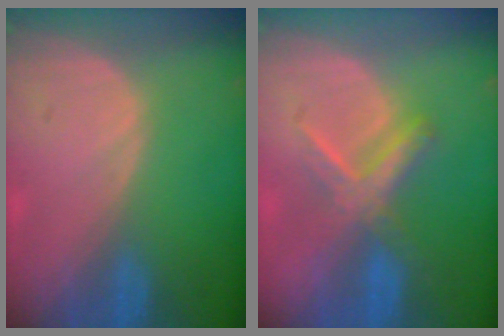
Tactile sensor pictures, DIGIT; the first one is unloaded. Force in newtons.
{"total": 5.5, "press": 5.4, "slide": 1.1}